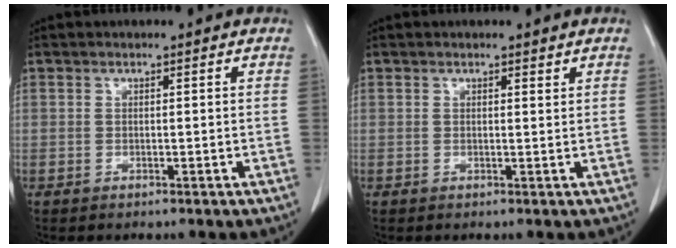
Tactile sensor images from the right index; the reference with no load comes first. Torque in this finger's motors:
{"motor_torque": [-0.06, 0.04, 0.04, 0.00]}